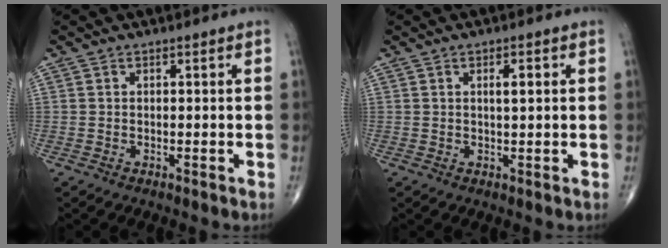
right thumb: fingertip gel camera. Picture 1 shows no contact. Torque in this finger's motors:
{"motor_torque": [-0.38, 0.29, 0.36, 0.03, 0.05]}